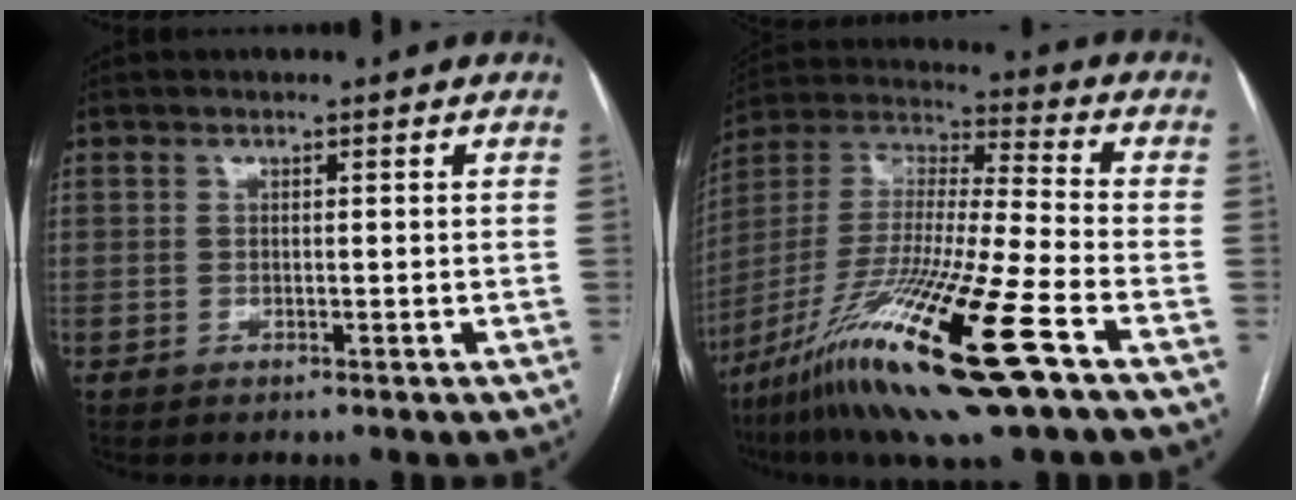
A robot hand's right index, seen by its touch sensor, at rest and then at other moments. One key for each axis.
{"total": 23.5, "fx": -12.4, "fy": 1.1, "fz": 19.9, "tx": -0.395, "ty": -0.050, "tz": -0.231}